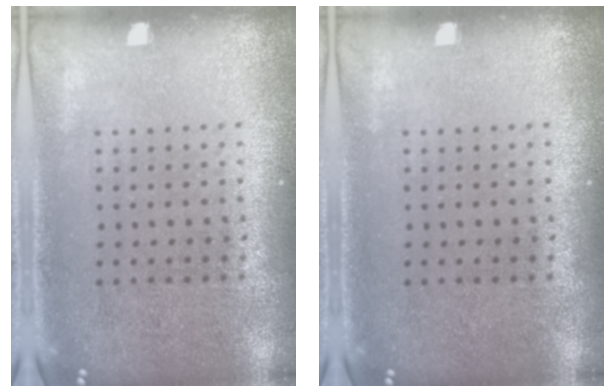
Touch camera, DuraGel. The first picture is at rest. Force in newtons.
{"total": 0.0}